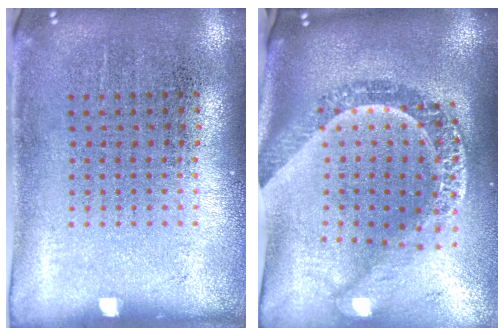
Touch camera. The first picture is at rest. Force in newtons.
{"total": 3.0, "press": 2.3, "slide": 1.9}